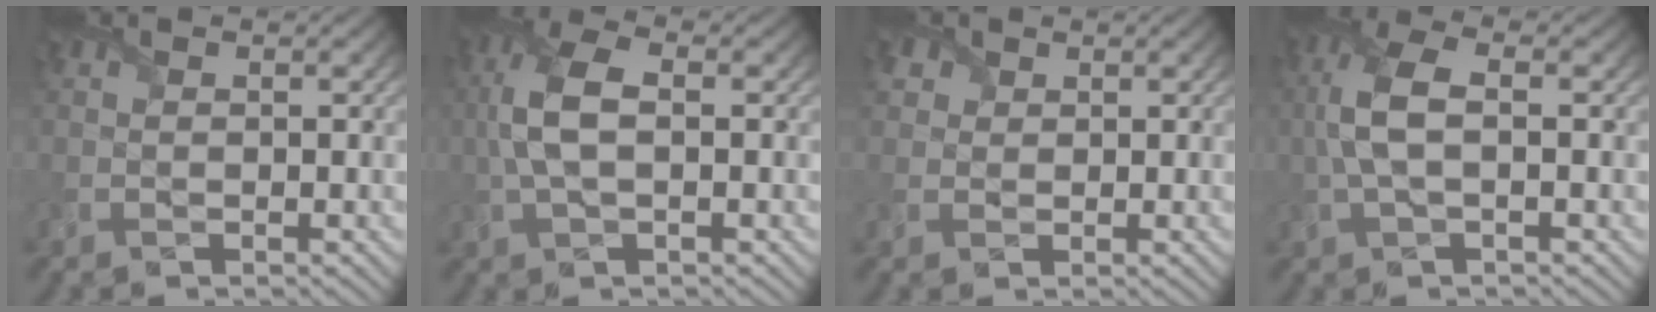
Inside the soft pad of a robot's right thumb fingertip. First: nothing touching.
{"total": 6.4, "force": [0.3, 3.1, 5.6], "torque": [-0.138, 0.009, -0.001]}
{"total": 2.5, "force": [1.4, 2.0, 0.7], "torque": [-0.021, -0.003, 0.031]}
{"total": 5.8, "force": [0.1, 2.5, 5.2], "torque": [-0.133, 0.008, -0.004]}